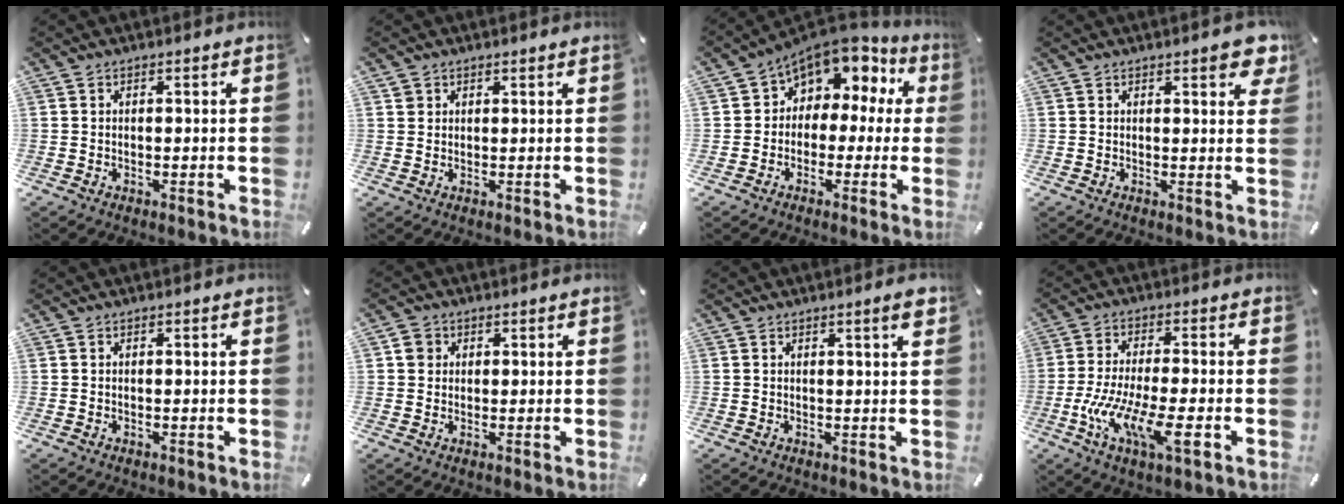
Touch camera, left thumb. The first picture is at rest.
{"total": 1.4, "force": [1.0, 1.0, 0.2], "torque": [0.004, -0.003, 0.018]}
{"total": 8.0, "force": [3.8, 6.3, 3.1], "torque": [-0.054, -0.037, 0.072]}
{"total": 4.6, "force": [2.6, 1.5, 3.4], "torque": [-0.042, -0.015, 0.039]}
{"total": 0.0}
{"total": 2.9, "force": [0.7, 2.7, 0.7], "torque": [-0.002, -0.001, 0.010]}
{"total": 3.4, "force": [1.5, 0.4, 3.0], "torque": [-0.045, -0.003, 0.021]}
{"total": 13.7, "force": [-4.6, 4.2, 12.2], "torque": [-0.241, -0.005, -0.075]}